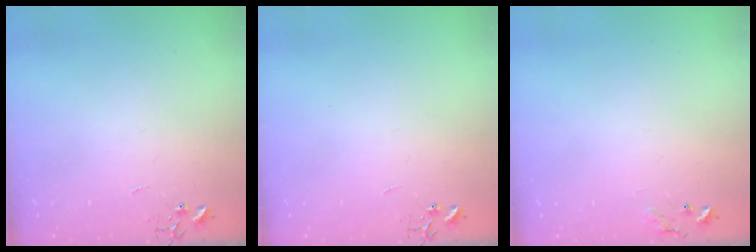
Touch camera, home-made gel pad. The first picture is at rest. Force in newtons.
{"total": 0.0}
{"total": 7.7, "press": 7.7, "slide": 0.5}